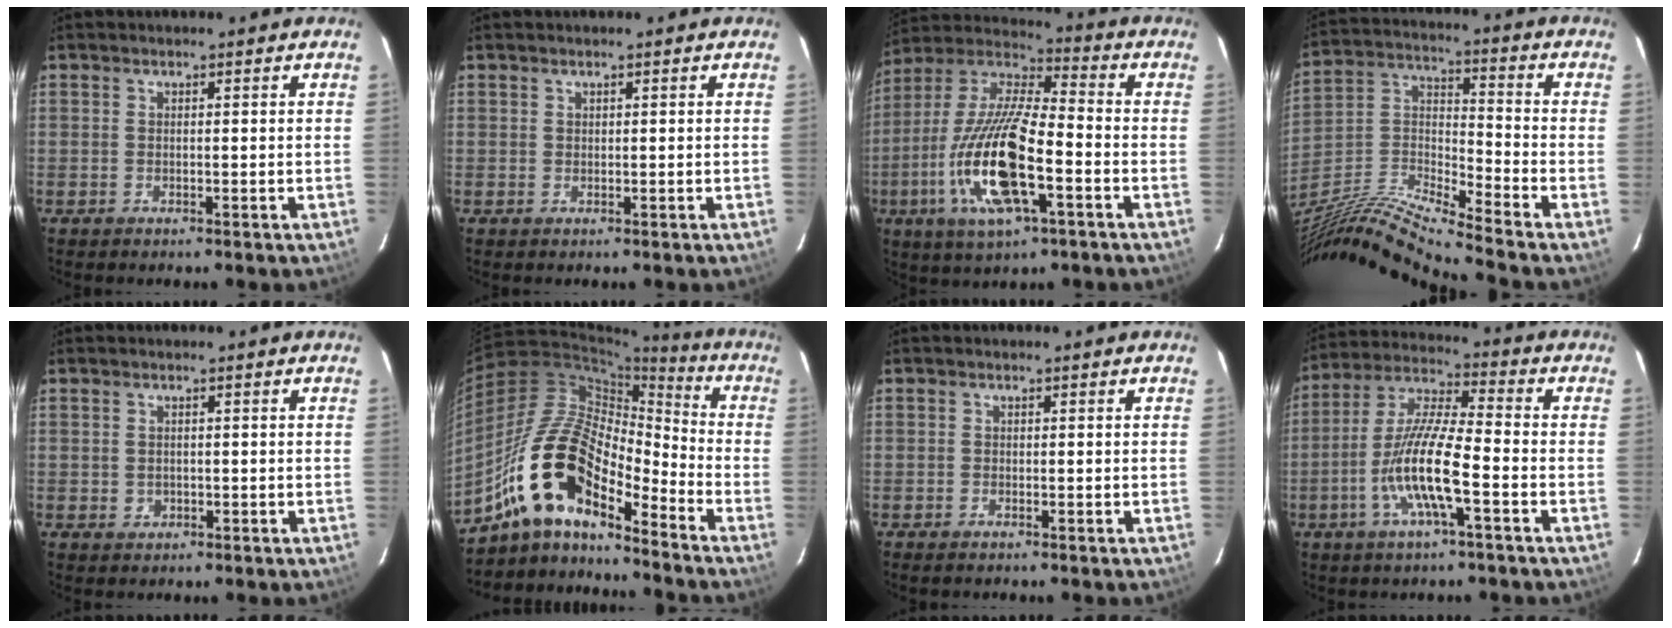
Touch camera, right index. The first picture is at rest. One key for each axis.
{"total": 0.0}
{"total": 19.6, "fx": -6.4, "fy": 5.7, "fz": 17.6, "tx": -0.361, "ty": -0.019, "tz": -0.130}
{"total": 18.4, "fx": -15.6, "fy": -0.8, "fz": 9.9, "tx": -0.200, "ty": -0.025, "tz": -0.300}
{"total": 1.4, "fx": -0.1, "fy": 1.3, "fz": 0.3, "tx": -0.002, "ty": 0.003, "tz": 0.002}
{"total": 17.1, "fx": -11.9, "fy": 5.9, "fz": 10.7, "tx": -0.199, "ty": 0.007, "tz": -0.241}
{"total": 0.5, "fx": -0.4, "fy": 0.2, "fz": 0.2, "tx": -0.005, "ty": -0.001, "tz": -0.009}
{"total": 12.1, "fx": -4.5, "fy": 1.7, "fz": 11.1, "tx": -0.229, "ty": -0.002, "tz": -0.090}